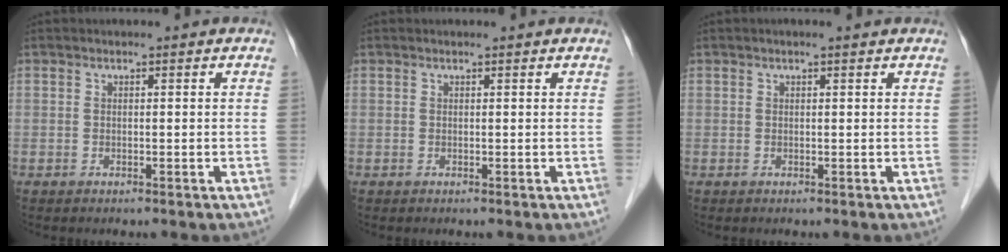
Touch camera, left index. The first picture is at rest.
{"total": 0.9, "force": [0.8, 0.0, 0.3], "torque": [-0.011, 0.005, 0.010]}
{"total": 1.3, "force": [1.0, 0.1, 0.9], "torque": [-0.015, 0.014, 0.015]}